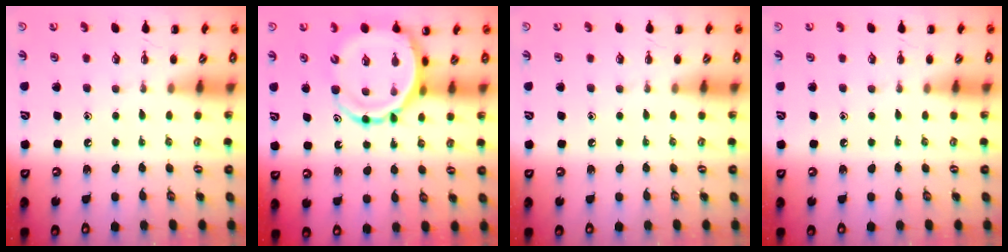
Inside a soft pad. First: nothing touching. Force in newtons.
{"total": 12.0, "press": 11.4, "slide": 3.7}
{"total": 0.0}
{"total": 0.0}